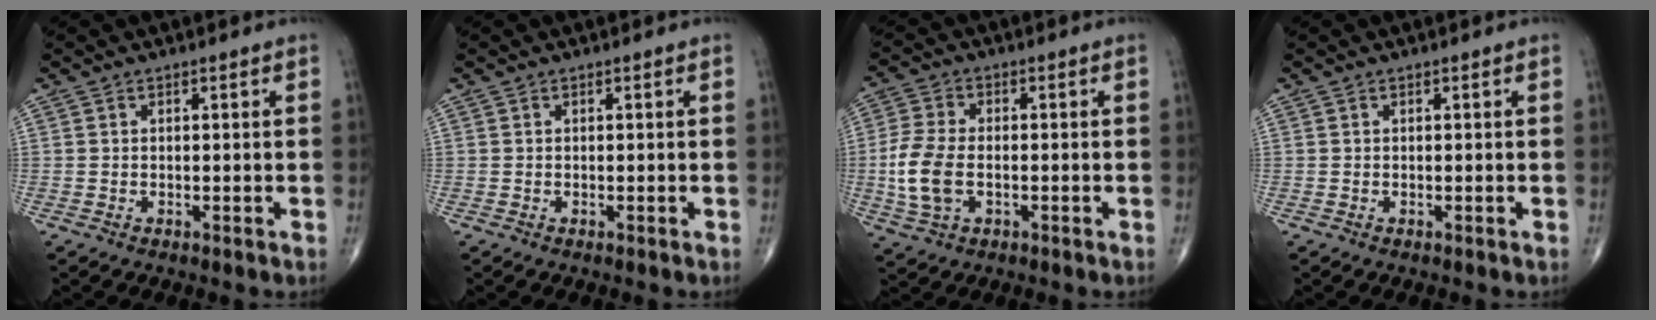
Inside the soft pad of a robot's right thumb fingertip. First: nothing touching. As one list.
[{"total": 0.0}, {"total": 9.1, "force": [-1.5, 5.4, 7.1], "torque": [-0.158, 0.005, -0.032]}, {"total": 0.0}]